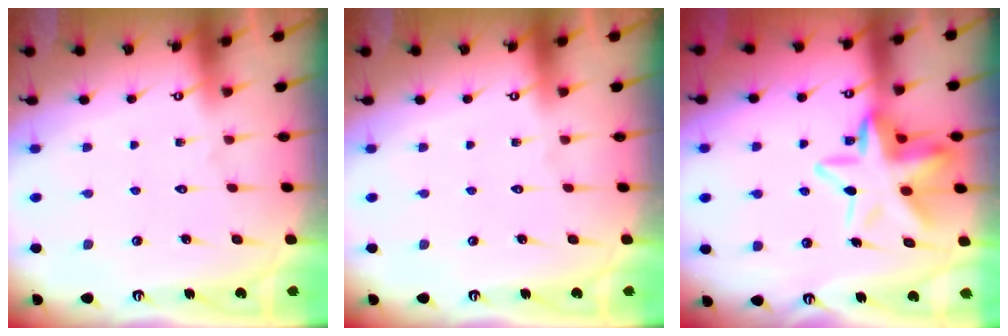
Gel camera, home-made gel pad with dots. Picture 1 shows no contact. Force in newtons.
{"total": 0.0}
{"total": 14.5, "press": 14.3, "slide": 2.5}